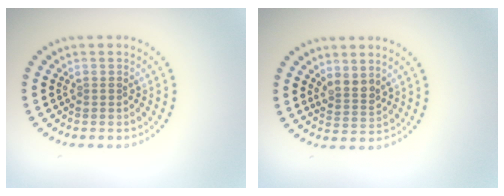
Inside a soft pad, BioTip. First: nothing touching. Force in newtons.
{"total": 2.1, "press": 1.7, "slide": 1.2}